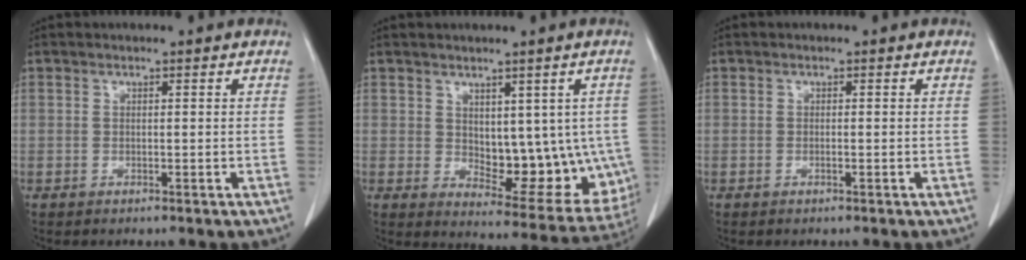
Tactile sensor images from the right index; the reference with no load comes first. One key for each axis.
{"total": 12.4, "fx": 0.3, "fy": 6.8, "fz": 10.4, "tx": -0.118, "ty": -0.003, "tz": 0.026}
{"total": 0.0}